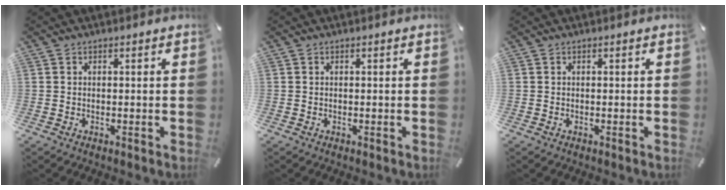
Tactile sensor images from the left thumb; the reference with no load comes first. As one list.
[{"total": 0.0}, {"total": 0.0}]